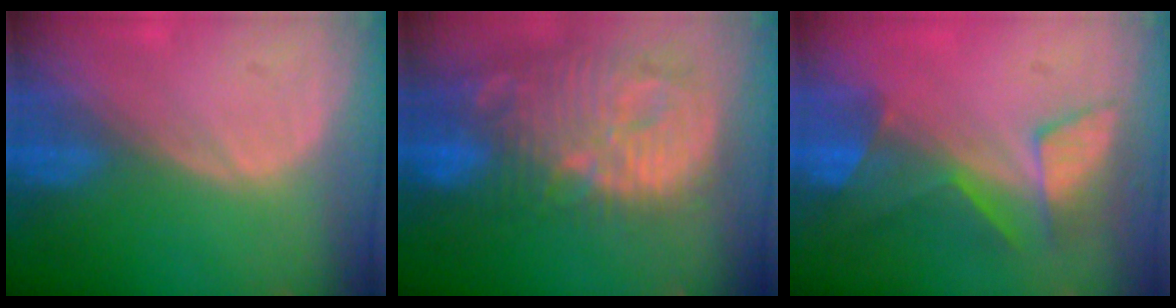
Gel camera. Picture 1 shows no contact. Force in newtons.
{"total": 14.4, "press": 12.5, "slide": 7.1}
{"total": 7.7, "press": 6.8, "slide": 3.6}